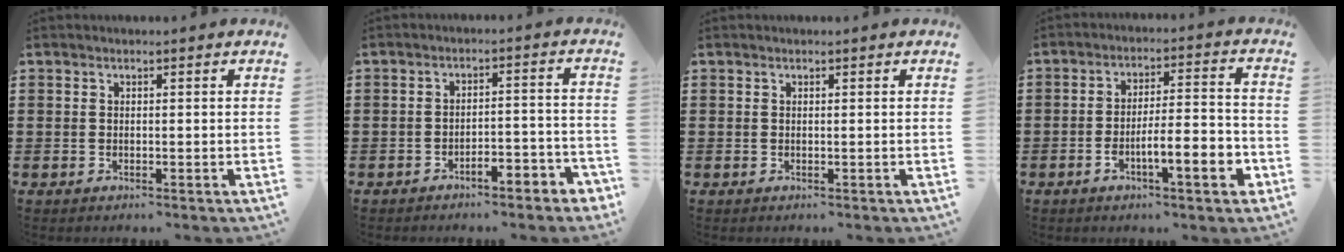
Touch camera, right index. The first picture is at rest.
{"total": 3.6, "force": [-3.3, 0.4, 1.3], "torque": [-0.026, 0.006, -0.069]}
{"total": 0.0}
{"total": 7.8, "force": [-3.7, 1.7, 6.7], "torque": [-0.101, 0.002, -0.065]}